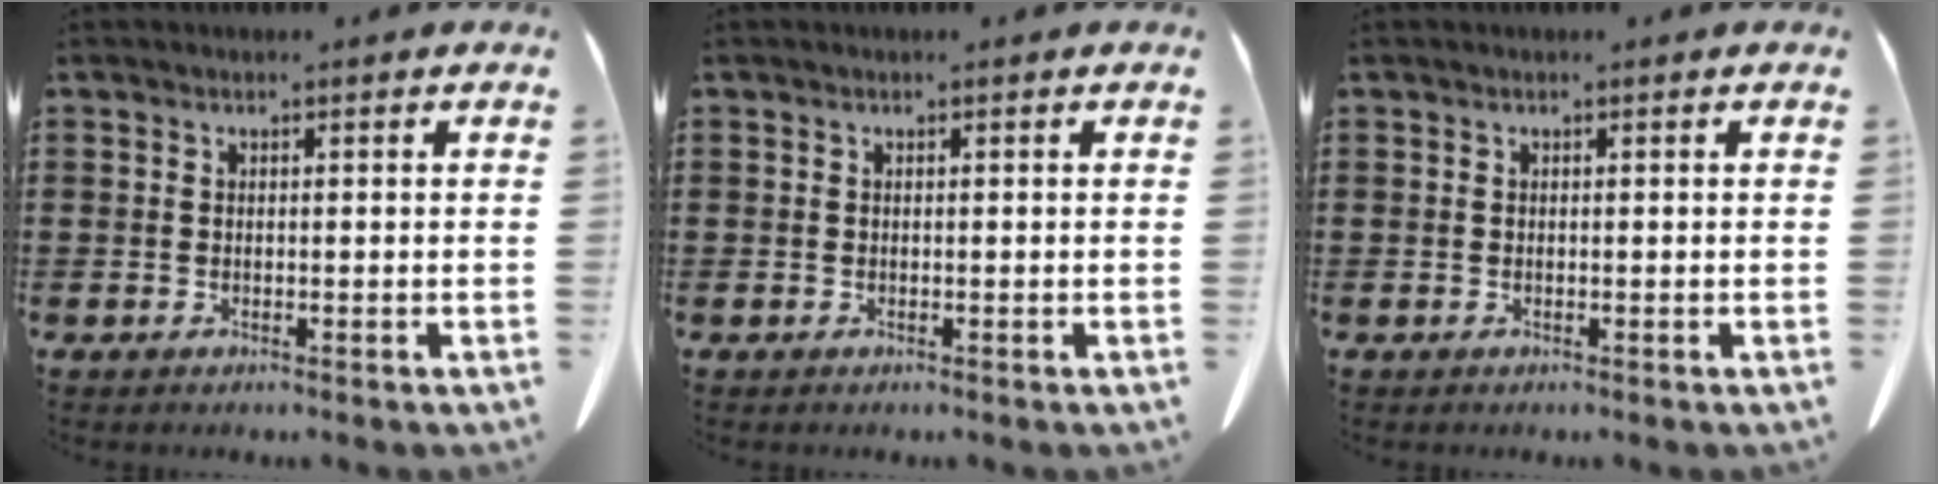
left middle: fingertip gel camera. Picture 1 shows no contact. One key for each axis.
{"total": 0.0}
{"total": 0.0}